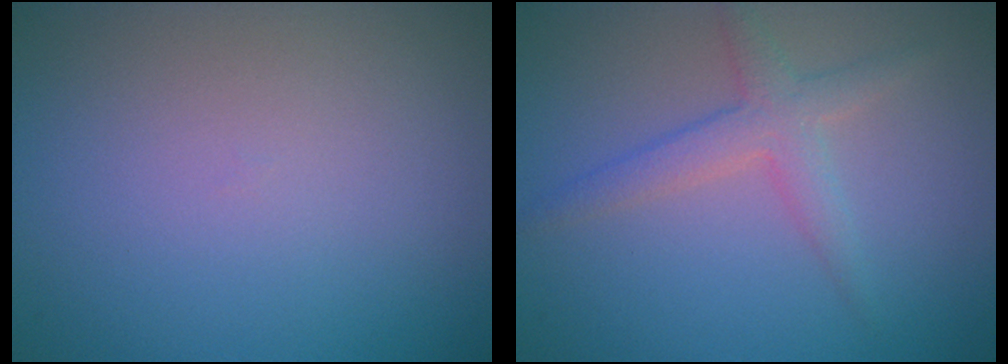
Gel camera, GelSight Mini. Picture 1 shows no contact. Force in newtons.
{"total": 2.6, "press": 2.6, "slide": 0.1}